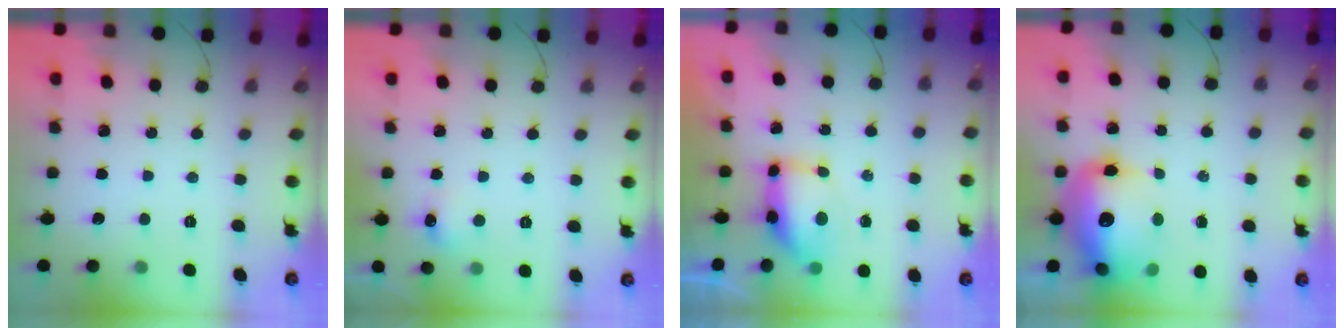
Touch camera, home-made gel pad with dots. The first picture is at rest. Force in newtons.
{"total": 5.7, "press": 5.5, "slide": 1.6}
{"total": 7.8, "press": 7.7, "slide": 1.1}
{"total": 18.3, "press": 17.8, "slide": 4.1}